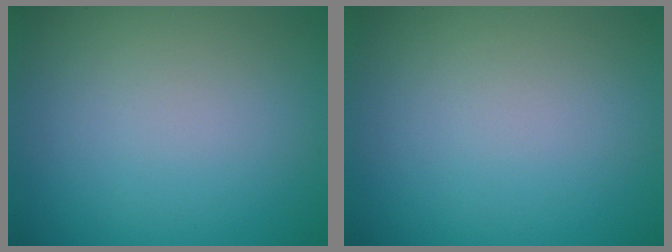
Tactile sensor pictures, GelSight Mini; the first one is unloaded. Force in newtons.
{"total": 0.0}